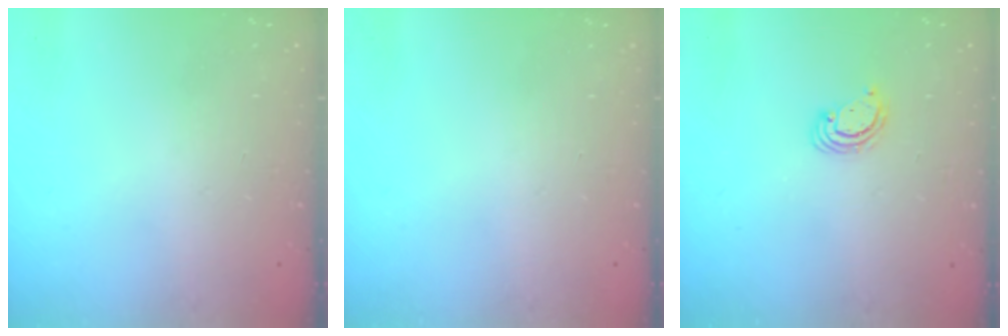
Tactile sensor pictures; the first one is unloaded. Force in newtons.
{"total": 0.0}
{"total": 2.5, "press": 2.5, "slide": 0.3}